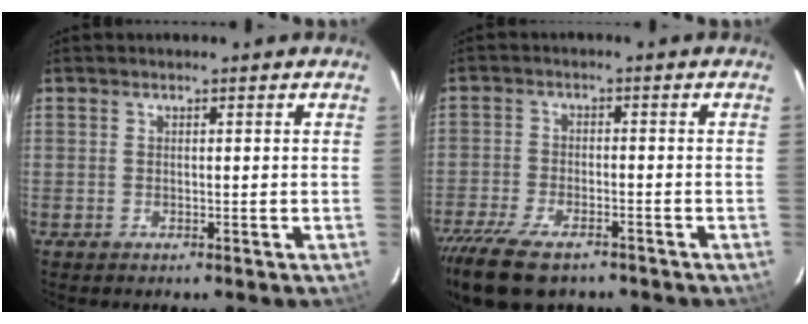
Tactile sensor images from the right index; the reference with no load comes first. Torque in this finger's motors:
{"motor_torque": [1.28, -0.86, 0.42, 0.08]}